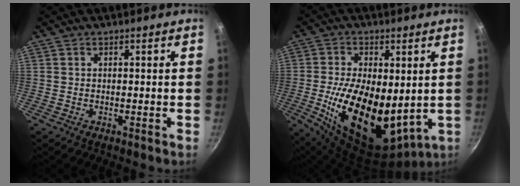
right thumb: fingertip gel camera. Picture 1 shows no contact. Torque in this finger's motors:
{"motor_torque": [1.38, 1.63, 2.76, 0.00, 0.82]}